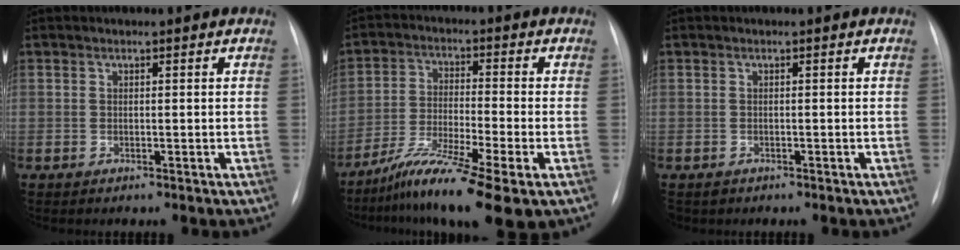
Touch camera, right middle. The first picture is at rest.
{"total": 11.8, "force": [-7.4, 0.7, 9.1], "torque": [-0.175, -0.030, -0.130]}
{"total": 1.0, "force": [-0.7, 0.7, 0.0], "torque": [-0.007, 0.002, -0.008]}